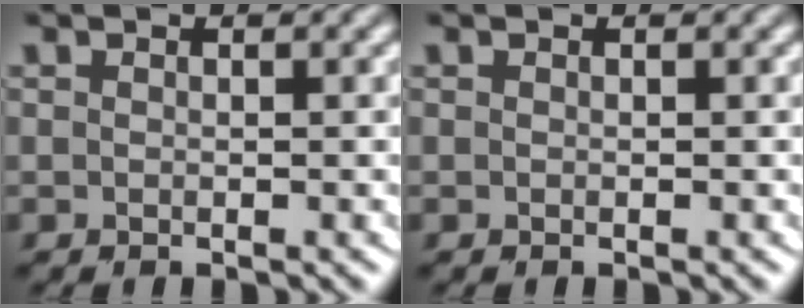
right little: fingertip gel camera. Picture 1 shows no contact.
{"total": 0.0}